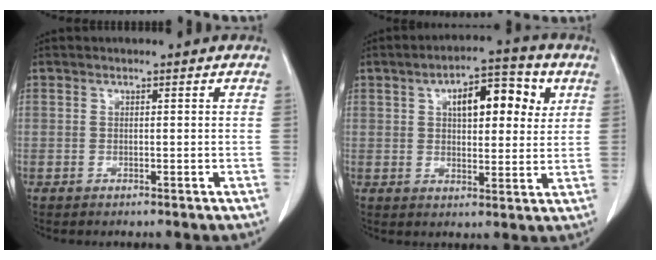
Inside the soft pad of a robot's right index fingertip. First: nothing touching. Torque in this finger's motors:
{"motor_torque": [0.36, 0.21, 0.19, 0.07]}